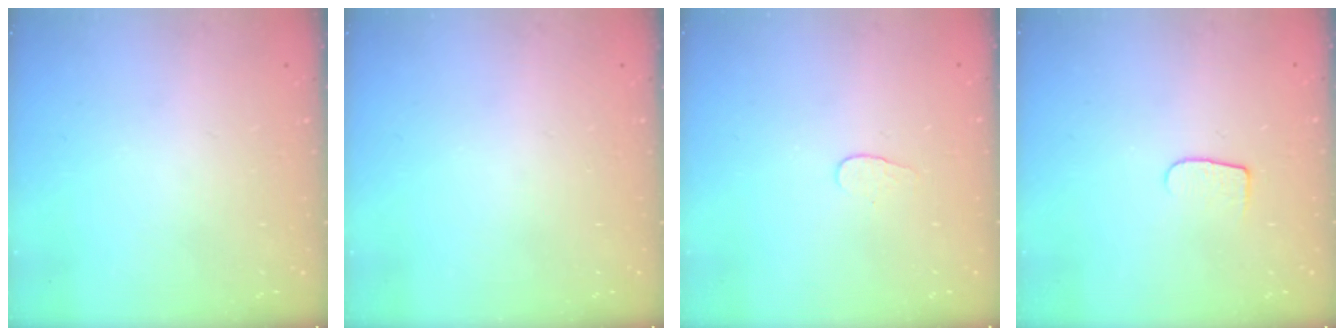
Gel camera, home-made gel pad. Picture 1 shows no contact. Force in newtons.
{"total": 0.0}
{"total": 3.9, "press": 3.9, "slide": 0.4}
{"total": 5.8, "press": 5.8, "slide": 0.7}